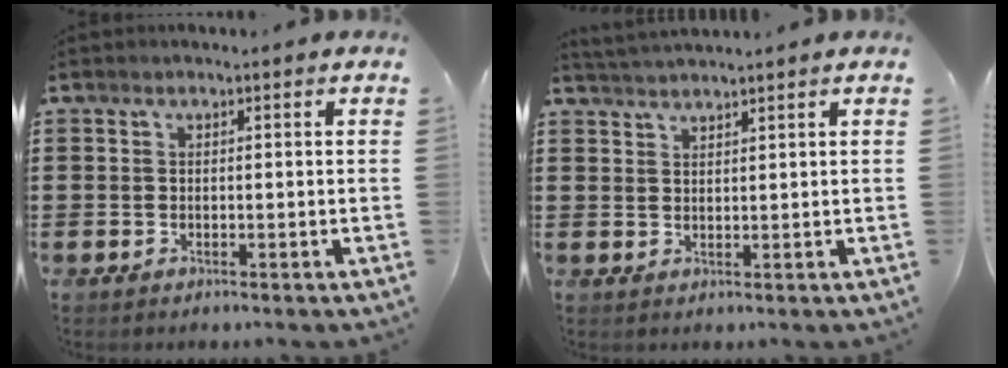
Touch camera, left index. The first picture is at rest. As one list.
[{"total": 2.0, "force": [2.0, -0.4, 0.0], "torque": [-0.005, -0.002, 0.039]}]